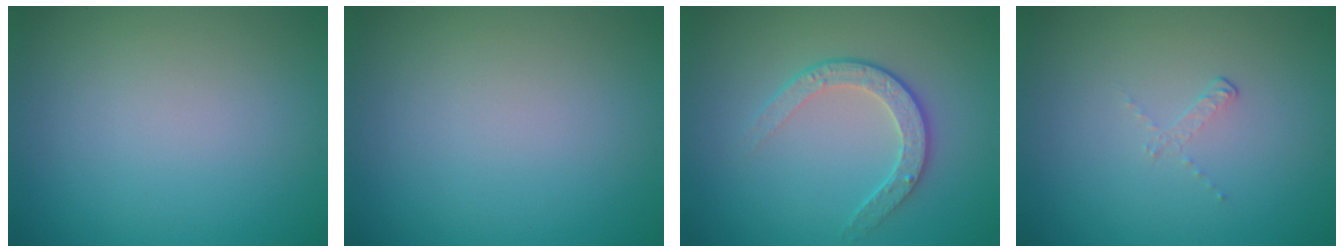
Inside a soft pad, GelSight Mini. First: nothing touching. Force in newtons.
{"total": 0.0}
{"total": 2.6, "press": 2.0, "slide": 1.7}
{"total": 0.8, "press": 0.3, "slide": 0.7}